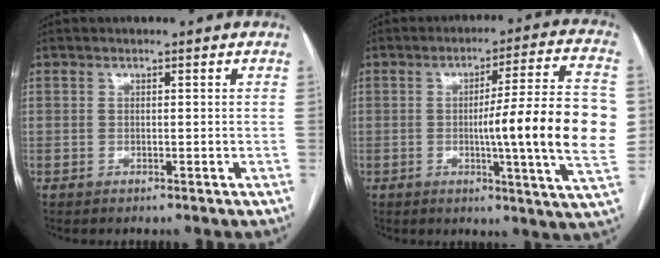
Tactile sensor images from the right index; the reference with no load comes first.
{"total": 17.6, "force": [-1.2, -0.5, 17.6], "torque": [-0.223, 0.001, -0.021]}